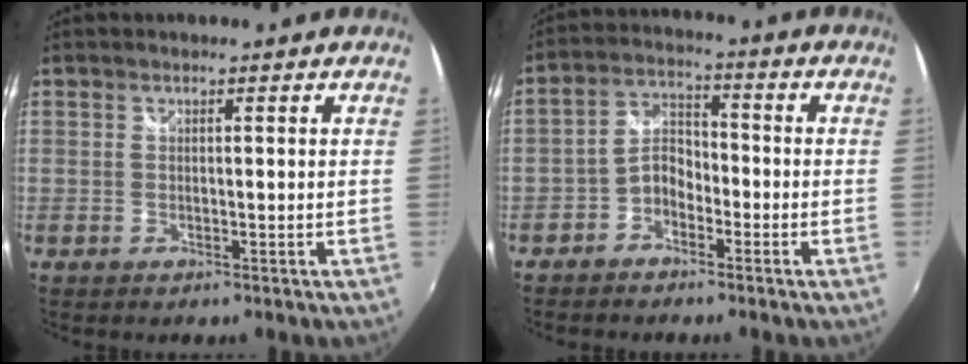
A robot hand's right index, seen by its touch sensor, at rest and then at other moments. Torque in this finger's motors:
{"motor_torque": [0.05, -0.05, 0.39, 0.07]}